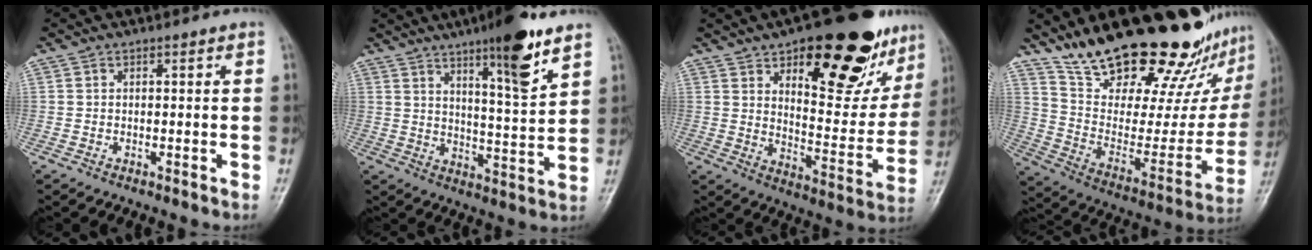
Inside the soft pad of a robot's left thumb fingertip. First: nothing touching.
{"total": 12.6, "force": [8.0, 1.9, 9.6], "torque": [-0.135, -0.051, 0.124]}
{"total": 25.4, "force": [14.5, 10.5, 17.9], "torque": [-0.186, -0.055, 0.210]}
{"total": 32.2, "force": [23.8, 10.2, 19.2], "torque": [-0.259, -0.104, 0.363]}